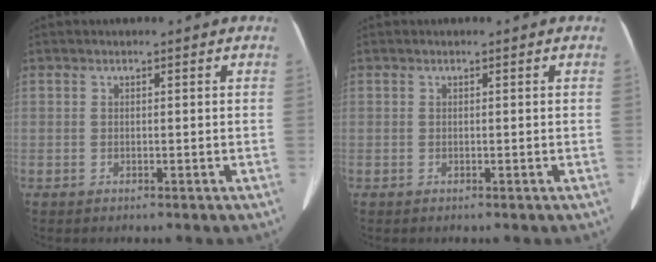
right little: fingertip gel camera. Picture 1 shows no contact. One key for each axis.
{"total": 0.0}